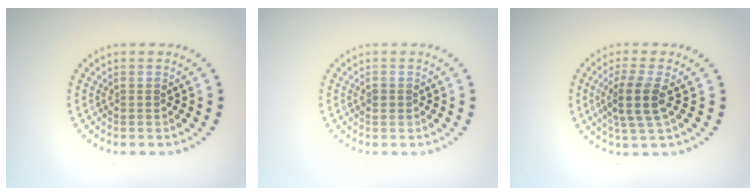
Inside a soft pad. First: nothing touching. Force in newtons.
{"total": 1.0, "press": 1.0, "slide": 0.1}
{"total": 3.4, "press": 2.8, "slide": 1.9}